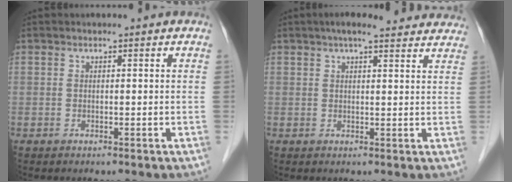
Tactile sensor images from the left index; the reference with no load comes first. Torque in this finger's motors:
{"motor_torque": [0.22, -0.88, -0.11, 0.01]}